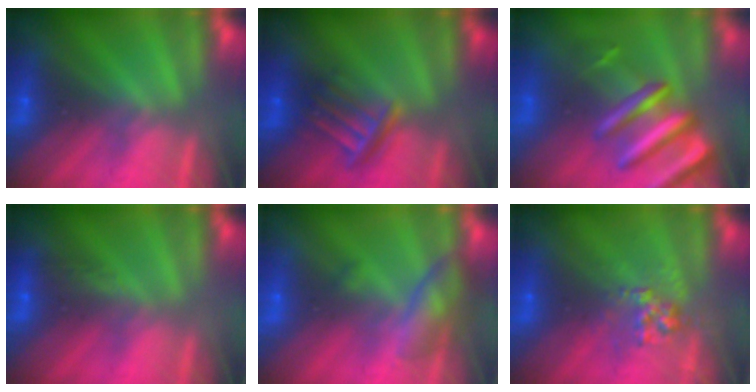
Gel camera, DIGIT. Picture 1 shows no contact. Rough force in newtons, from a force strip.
{"total": 3.4}
{"total": 9.2}
{"total": 2.8}
{"total": 2.7}
{"total": 2.7}